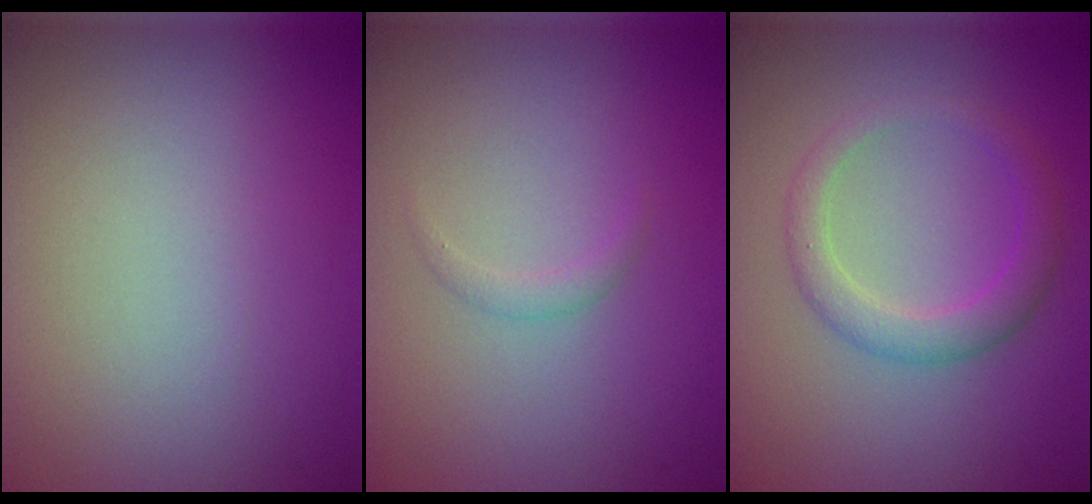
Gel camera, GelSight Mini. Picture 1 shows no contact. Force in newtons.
{"total": 0.8, "press": 0.8, "slide": 0.0}
{"total": 2.8, "press": 2.8, "slide": 0.3}